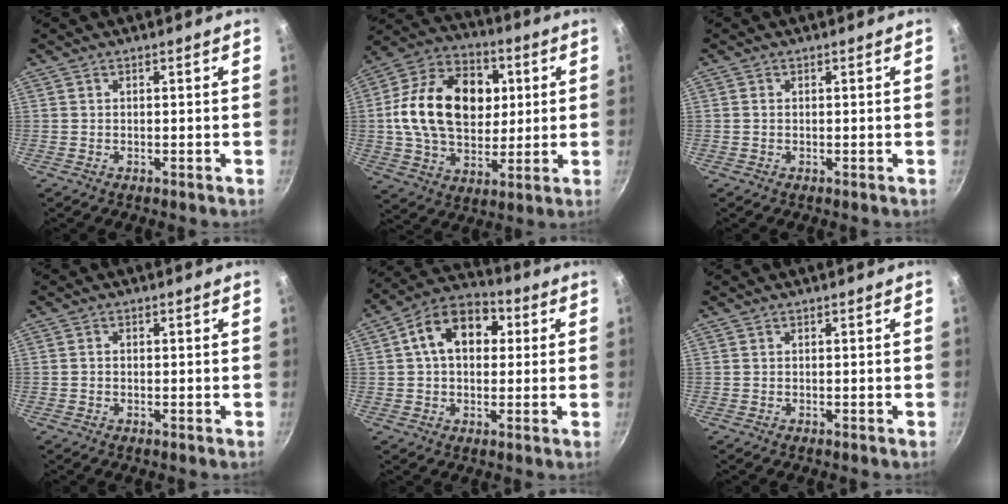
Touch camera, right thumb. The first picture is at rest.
{"total": 22.4, "force": [3.1, 15.9, 15.4], "torque": [-0.232, 0.016, 0.044]}
{"total": 0.6, "force": [0.0, 0.5, 0.3], "torque": [-0.005, 0.003, -0.001]}
{"total": 0.9, "force": [-0.2, 0.7, 0.5], "torque": [-0.009, 0.005, -0.003]}
{"total": 13.0, "force": [2.7, 9.0, 9.0], "torque": [-0.108, 0.024, 0.024]}
{"total": 0.0}